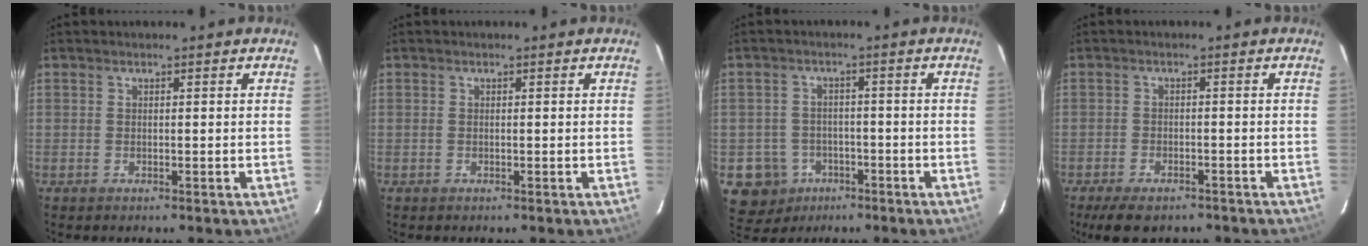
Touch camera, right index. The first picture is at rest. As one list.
[{"total": 0.0}, {"total": 8.1, "force": [-3.7, 7.1, 1.2], "torque": [-0.051, 0.027, -0.050]}, {"total": 7.3, "force": [-5.6, 2.9, 3.5], "torque": [-0.084, -0.010, -0.085]}]